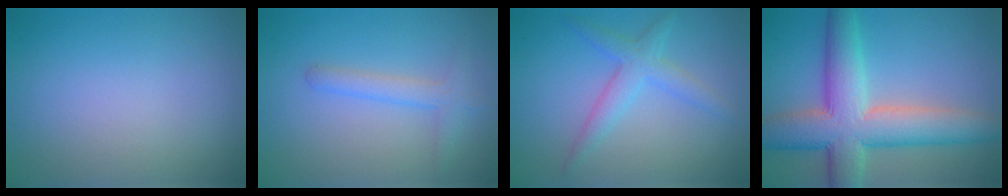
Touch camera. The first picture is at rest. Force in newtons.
{"total": 2.1, "press": 2.1, "slide": 0.1}
{"total": 2.9, "press": 2.9, "slide": 0.1}
{"total": 9.5, "press": 9.5, "slide": 0.2}